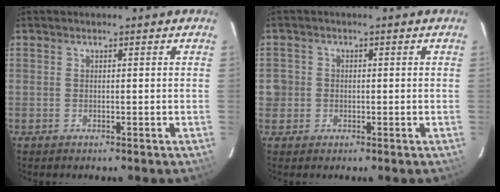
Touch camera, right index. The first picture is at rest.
{"total": 3.3, "force": [-0.7, 3.2, 0.6], "torque": [-0.010, 0.009, -0.012]}